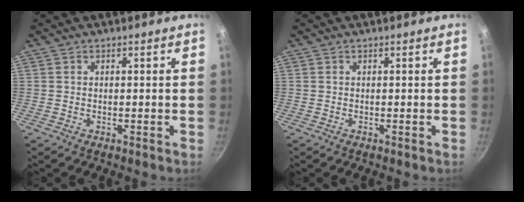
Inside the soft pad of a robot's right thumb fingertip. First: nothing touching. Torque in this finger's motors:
{"motor_torque": [-0.02, -0.30, 0.20, -0.15, -0.06]}